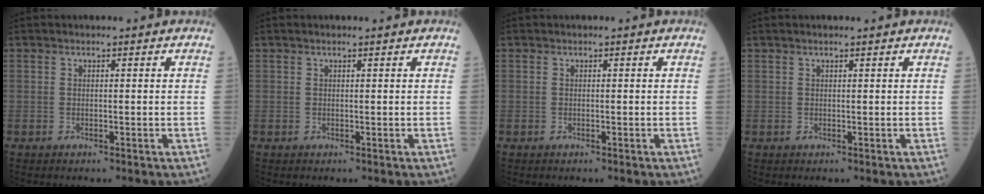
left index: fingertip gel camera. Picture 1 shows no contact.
{"total": 0.9, "force": [0.6, -0.1, 0.6], "torque": [-0.013, 0.006, 0.012]}
{"total": 0.0}
{"total": 1.5, "force": [1.1, -0.1, 0.9], "torque": [-0.017, 0.011, 0.019]}